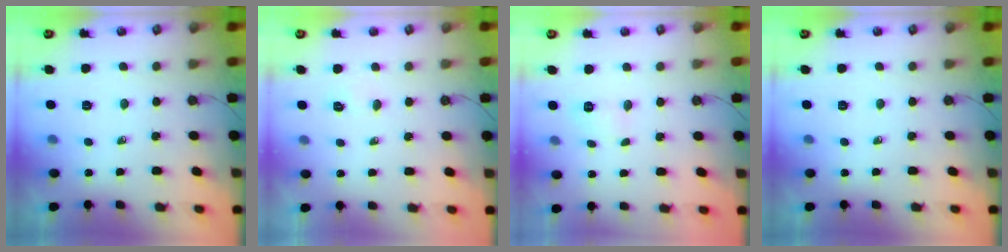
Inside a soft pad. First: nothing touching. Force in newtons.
{"total": 2.8, "press": 2.8, "slide": 0.4}
{"total": 4.8, "press": 4.7, "slide": 0.6}
{"total": 0.0}